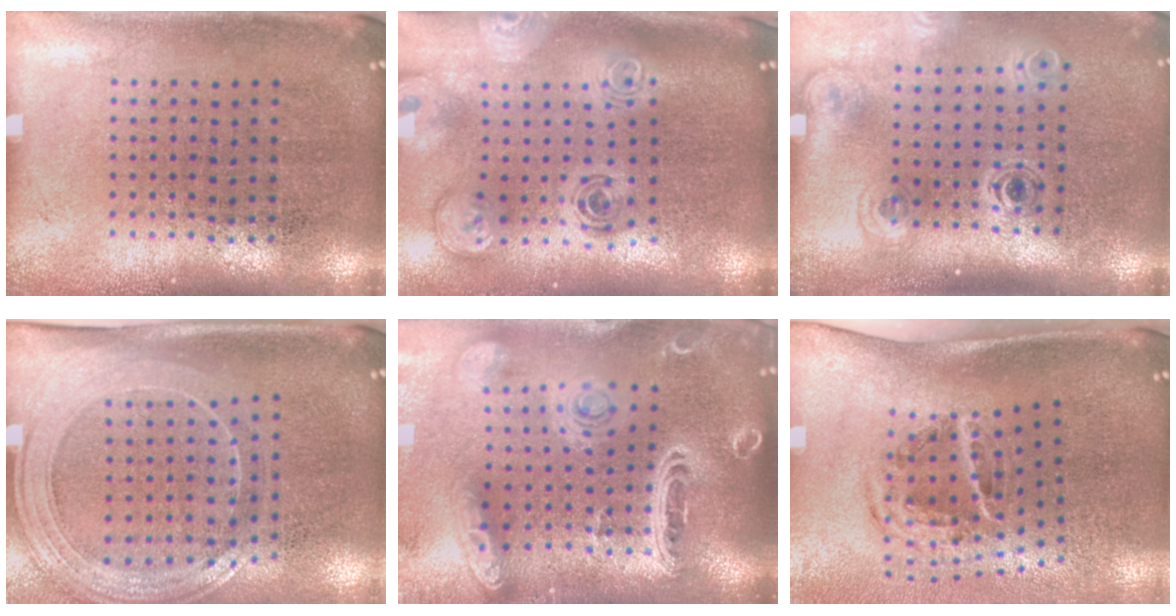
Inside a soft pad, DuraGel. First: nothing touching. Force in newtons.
{"total": 3.0, "press": 2.1, "slide": 2.1}
{"total": 1.9, "press": 1.3, "slide": 1.4}
{"total": 2.2, "press": 1.8, "slide": 1.1}
{"total": 3.5, "press": 2.8, "slide": 2.1}
{"total": 2.0, "press": 1.2, "slide": 1.6}